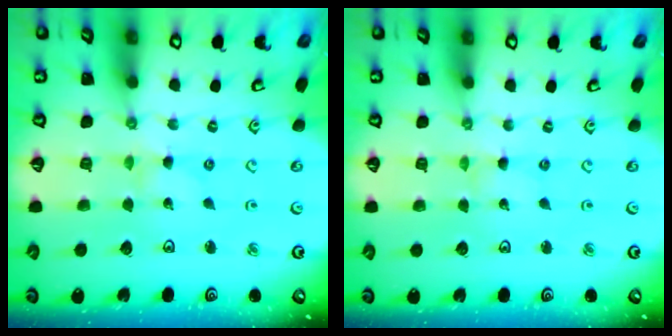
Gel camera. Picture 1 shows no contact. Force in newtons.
{"total": 1.6, "press": 1.6, "slide": 0.2}